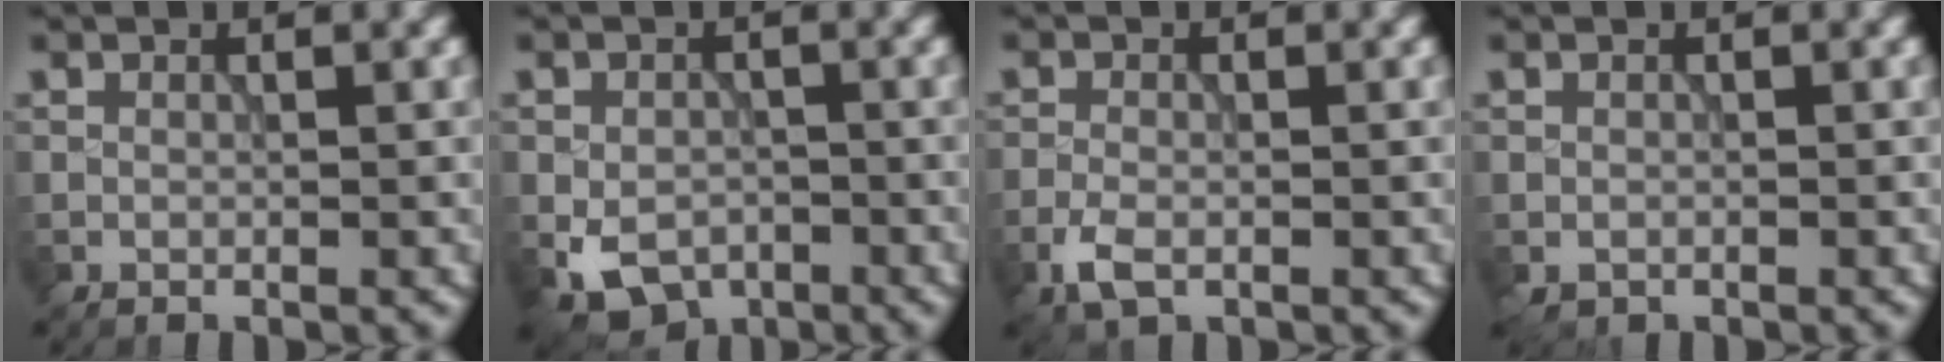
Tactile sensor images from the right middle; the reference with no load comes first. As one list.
[{"total": 5.2, "force": [-2.2, 3.7, 3.0], "torque": [-0.054, -0.016, -0.037]}, {"total": 2.7, "force": [-1.5, 1.3, 1.8], "torque": [-0.046, -0.005, -0.034]}, {"total": 0.8, "force": [-0.5, 0.6, 0.3], "torque": [-0.004, -0.005, -0.010]}]